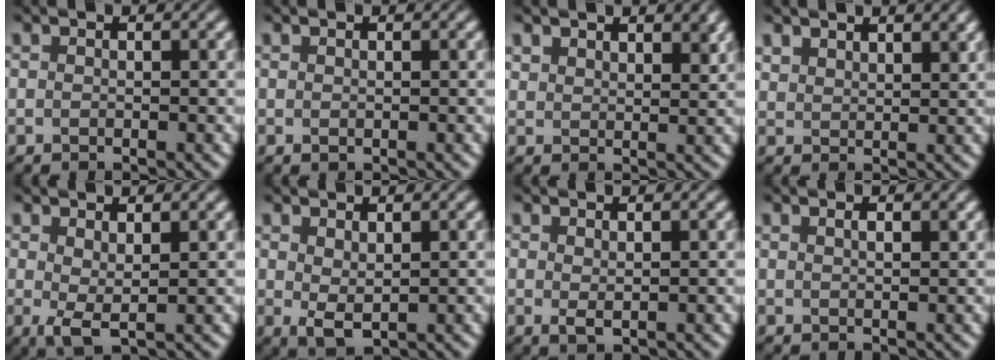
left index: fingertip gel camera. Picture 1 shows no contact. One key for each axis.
{"total": 0.0}
{"total": 3.7, "fx": 2.9, "fy": 1.7, "fz": 1.5, "tx": -0.035, "ty": 0.001, "tz": 0.054}
{"total": 2.9, "fx": 2.5, "fy": 1.2, "fz": 1.0, "tx": -0.027, "ty": 0.003, "tz": 0.049}
{"total": 2.1, "fx": 0.5, "fy": 0.5, "fz": 2.0, "tx": -0.043, "ty": -0.006, "tz": 0.011}
{"total": 1.9, "fx": 0.7, "fy": 0.8, "fz": 1.5, "tx": -0.033, "ty": -0.007, "tz": 0.017}
{"total": 0.9, "fx": 0.3, "fy": 0.3, "fz": 0.8, "tx": -0.017, "ty": -0.005, "tz": 0.010}
{"total": 0.9, "fx": 0.5, "fy": 0.3, "fz": 0.7, "tx": -0.014, "ty": 0.001, "tz": 0.008}